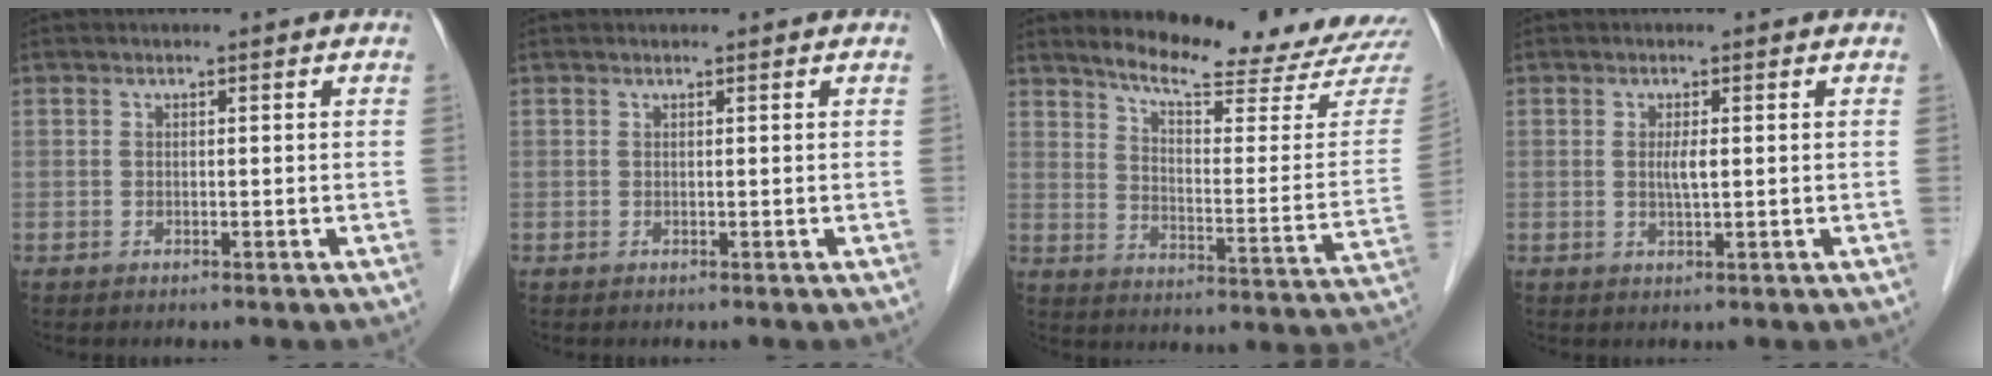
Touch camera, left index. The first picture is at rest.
{"total": 0.0}
{"total": 19.7, "force": [18.6, 0.5, 6.4], "torque": [-0.094, -0.097, 0.236]}
{"total": 1.9, "force": [0.1, 0.1, 1.9], "torque": [-0.037, -0.004, 0.001]}